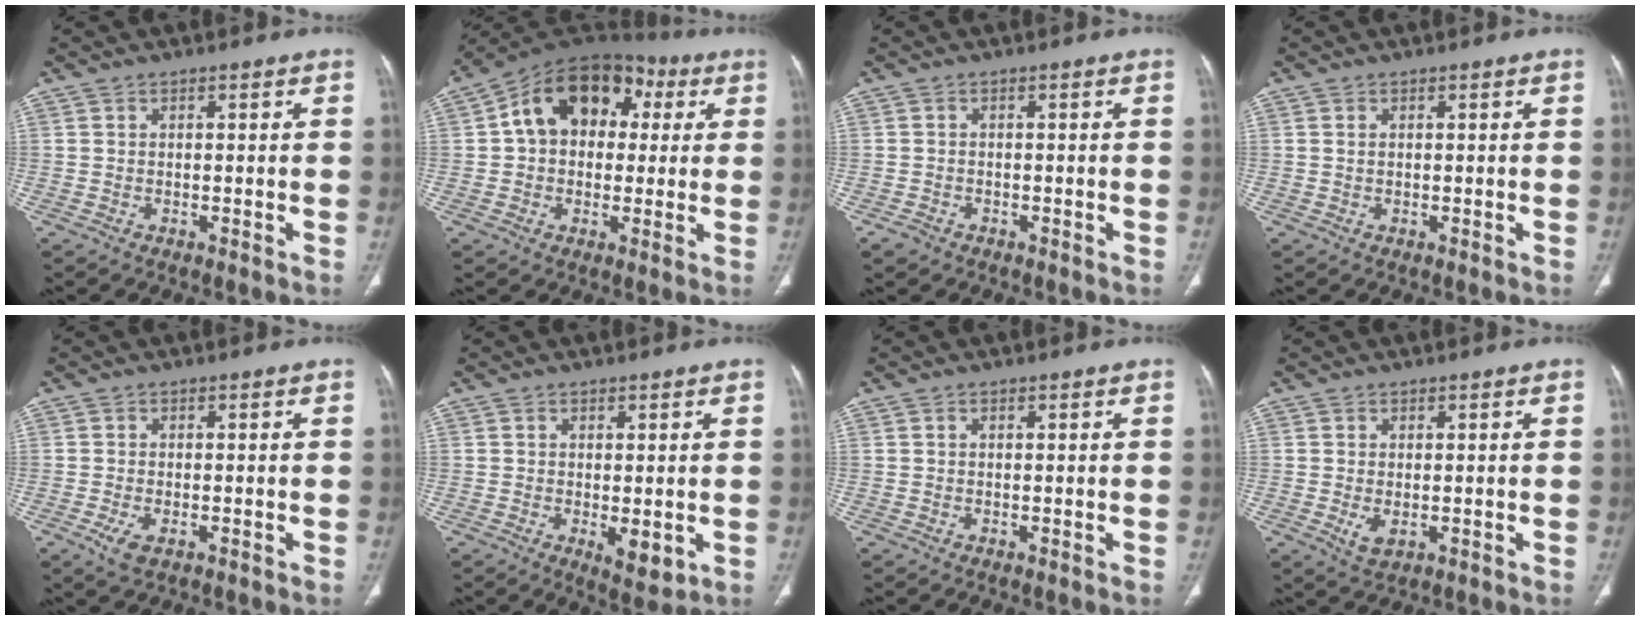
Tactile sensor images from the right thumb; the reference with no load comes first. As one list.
[{"total": 17.2, "force": [4.0, 12.1, 11.5], "torque": [-0.149, 0.036, 0.056]}, {"total": 1.8, "force": [-1.2, 1.2, 0.5], "torque": [-0.012, 0.001, -0.018]}, {"total": 0.7, "force": [0.1, 0.5, 0.5], "torque": [-0.016, 0.003, 0.006]}, {"total": 3.2, "force": [-1.3, 1.6, 2.5], "torque": [-0.055, -0.005, -0.020]}, {"total": 4.6, "force": [-0.9, 2.0, 4.1], "torque": [-0.056, -0.015, -0.004]}, {"total": 0.0}, {"total": 2.8, "force": [-0.5, 1.6, 2.3], "torque": [-0.042, -0.008, 0.001]}]